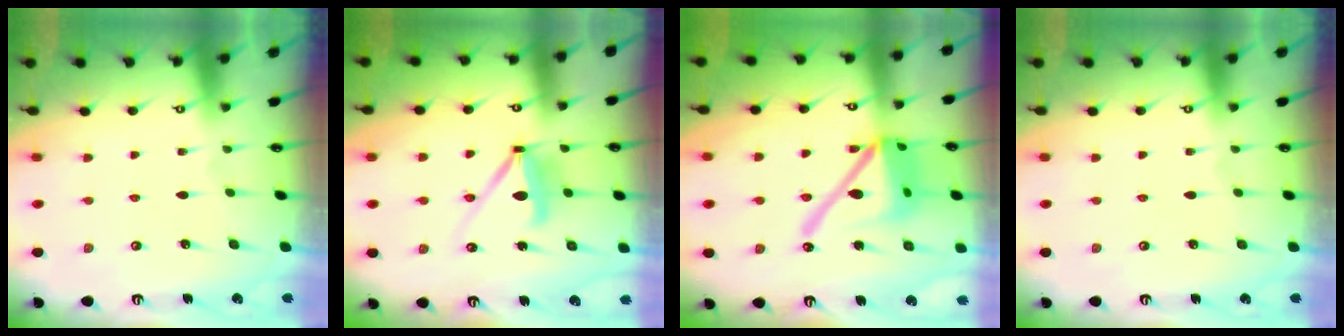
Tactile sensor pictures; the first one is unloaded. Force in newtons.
{"total": 10.4, "press": 10.4, "slide": 0.6}
{"total": 17.6, "press": 17.4, "slide": 2.5}
{"total": 0.0}